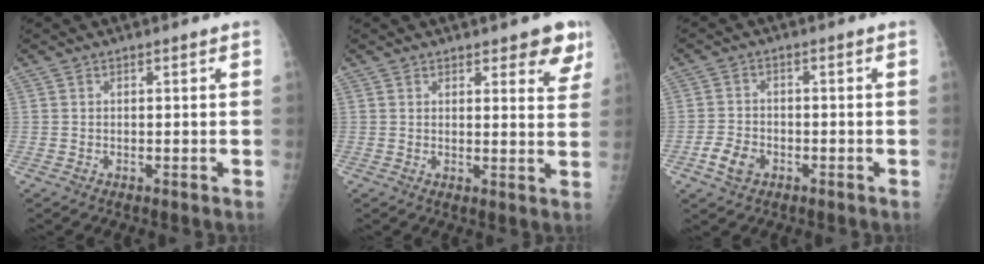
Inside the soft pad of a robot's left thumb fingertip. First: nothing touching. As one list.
[{"total": 6.1, "force": [4.3, 2.7, 3.4], "torque": [-0.004, -0.026, 0.044]}, {"total": 4.8, "force": [-2.2, 3.4, 2.6], "torque": [-0.044, 0.011, -0.038]}]